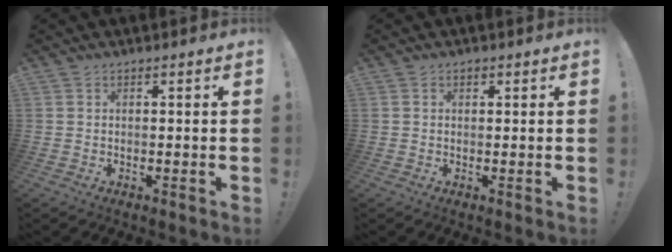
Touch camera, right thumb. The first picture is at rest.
{"total": 0.6, "force": [0.4, 0.4, 0.2], "torque": [0.004, -0.001, 0.007]}